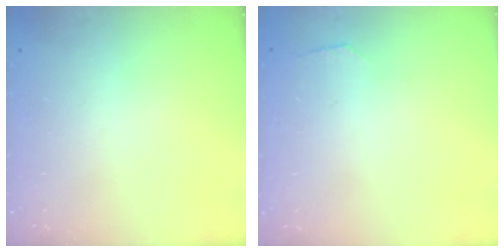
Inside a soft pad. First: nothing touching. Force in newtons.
{"total": 1.4, "press": 1.4, "slide": 0.3}